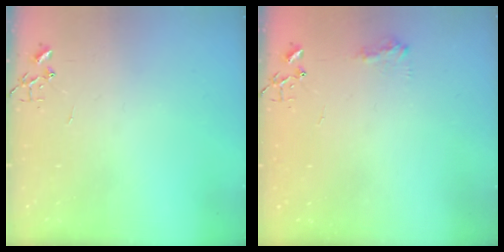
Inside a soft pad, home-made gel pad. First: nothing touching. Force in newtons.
{"total": 7.9, "press": 7.9, "slide": 0.6}